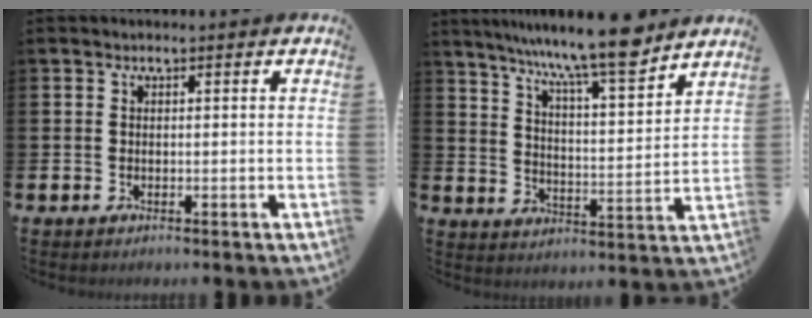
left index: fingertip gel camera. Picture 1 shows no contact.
{"total": 10.9, "force": [9.5, 0.9, 5.4], "torque": [-0.120, -0.053, 0.164]}